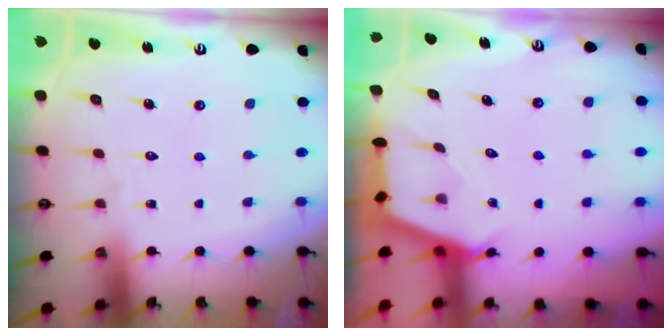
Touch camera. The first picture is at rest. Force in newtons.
{"total": 2.8, "press": 2.8, "slide": 0.4}